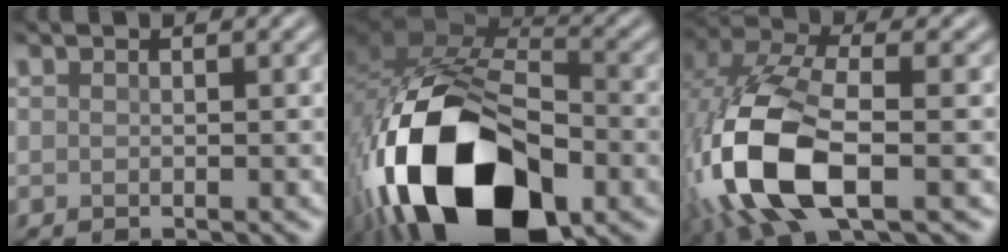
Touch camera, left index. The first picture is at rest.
{"total": 19.4, "force": [-8.1, 10.6, 14.1], "torque": [-0.274, -0.022, -0.133]}
{"total": 12.5, "force": [-3.5, 6.1, 10.3], "torque": [-0.238, -0.007, -0.068]}